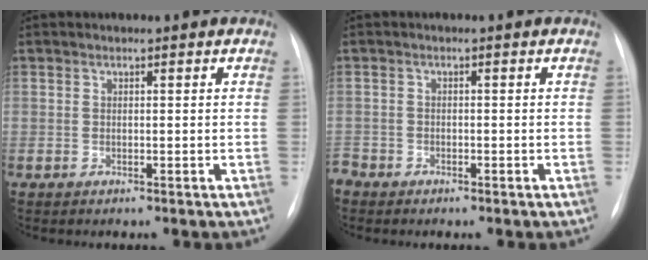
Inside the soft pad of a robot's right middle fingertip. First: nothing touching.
{"total": 2.4, "force": [-1.8, 1.5, 0.3], "torque": [-0.007, 0.002, -0.033]}